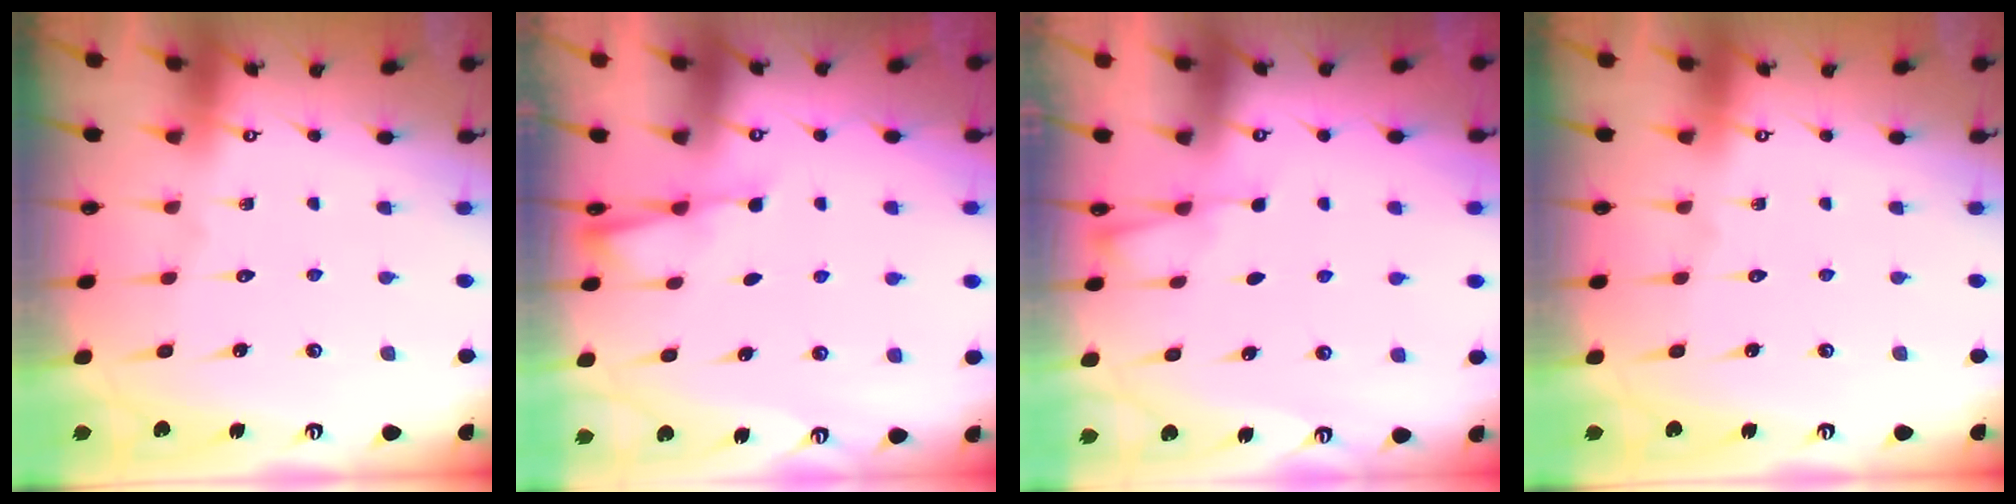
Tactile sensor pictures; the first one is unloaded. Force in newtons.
{"total": 2.3, "press": 2.2, "slide": 0.4}
{"total": 2.4, "press": 2.4, "slide": 0.4}
{"total": 0.0}